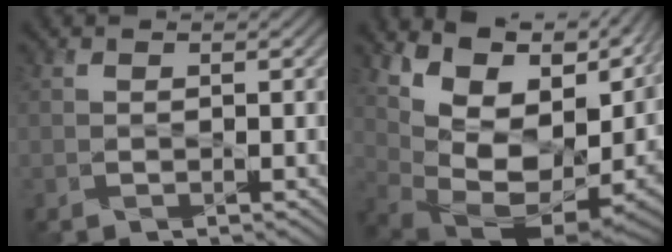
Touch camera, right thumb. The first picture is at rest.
{"total": 16.9, "force": [5.6, 8.7, 13.3], "torque": [-0.198, 0.015, 0.133]}